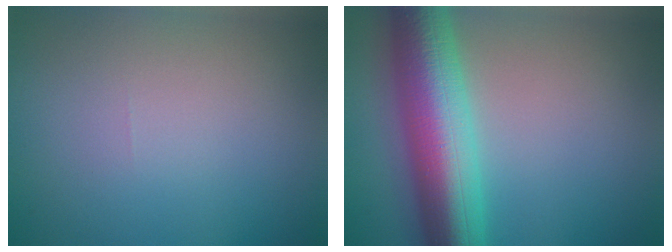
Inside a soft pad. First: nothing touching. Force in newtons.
{"total": 10.7, "press": 10.7, "slide": 0.1}